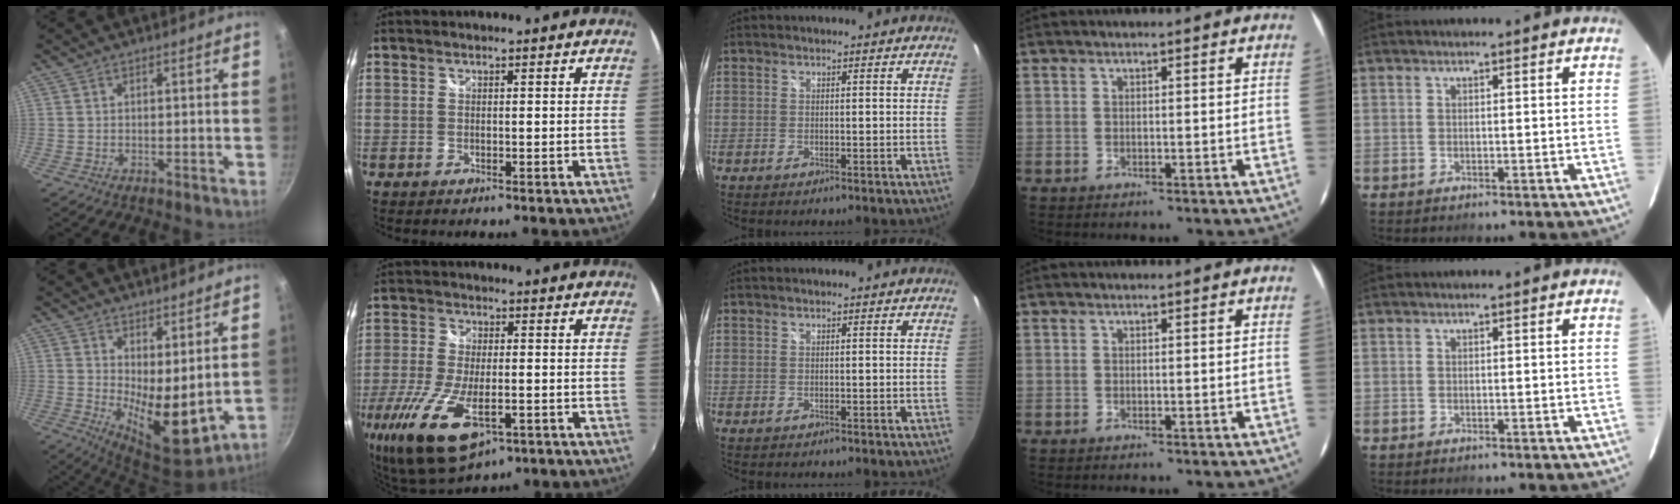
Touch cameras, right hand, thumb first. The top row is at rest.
{"thumb": {"total": 10.9, "force": [3.1, 4.3, 9.6], "torque": [-0.133, -0.052, 0.058]}, "index": {"total": 17.2, "force": [-7.5, 7.3, 13.7], "torque": [-0.301, -0.053, -0.127]}}